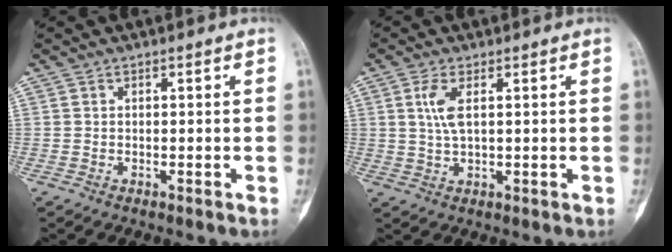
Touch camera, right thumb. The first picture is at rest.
{"total": 4.2, "force": [1.3, 1.5, 3.6], "torque": [-0.085, -0.002, 0.028]}